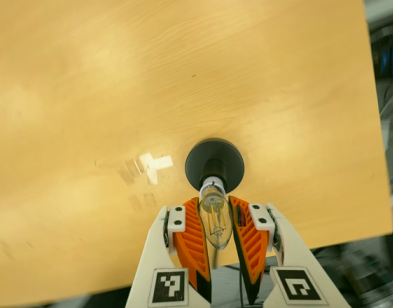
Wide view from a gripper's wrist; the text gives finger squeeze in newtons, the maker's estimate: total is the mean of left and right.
{"total": 19.8, "left": 20.9, "right": 18.8}